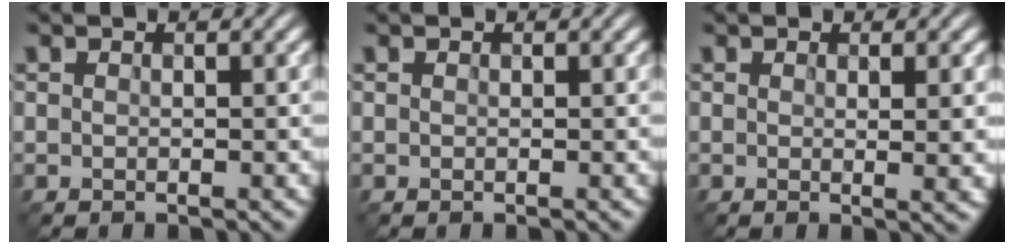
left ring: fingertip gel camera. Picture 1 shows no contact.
{"total": 0.0}
{"total": 3.4, "force": [0.3, 0.9, 3.2], "torque": [-0.037, -0.001, 0.003]}